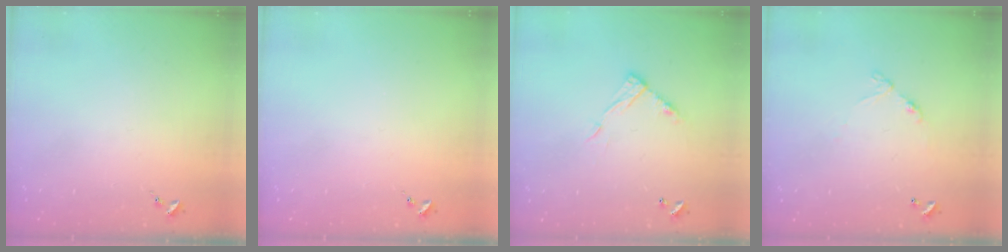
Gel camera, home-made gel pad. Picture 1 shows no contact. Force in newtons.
{"total": 0.0}
{"total": 9.4, "press": 9.4, "slide": 0.1}
{"total": 6.8, "press": 6.8, "slide": 0.5}